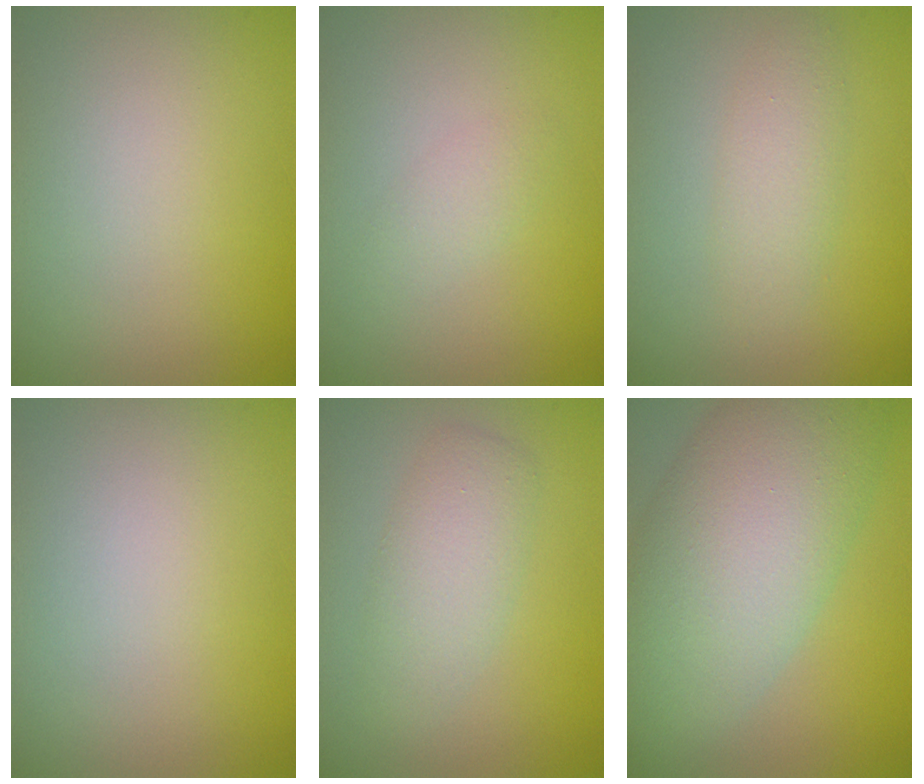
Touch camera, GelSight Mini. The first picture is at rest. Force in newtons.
{"total": 1.2, "press": 1.2, "slide": 0.1}
{"total": 2.2, "press": 2.2, "slide": 0.2}
{"total": 0.0}
{"total": 3.2, "press": 3.2, "slide": 0.1}
{"total": 11.0, "press": 11.0, "slide": 0.5}